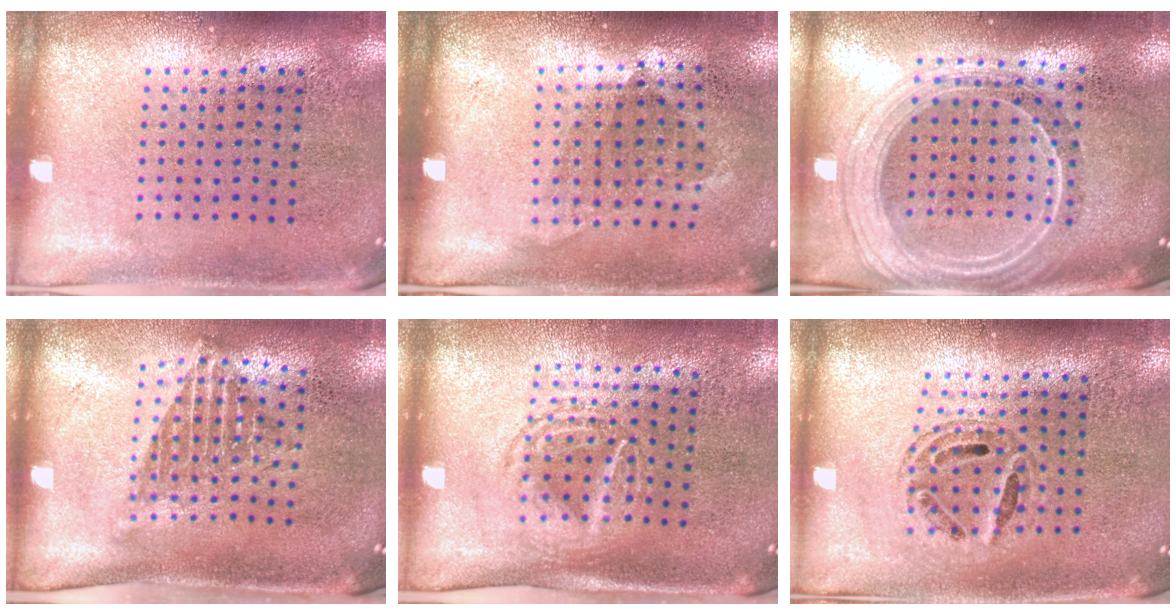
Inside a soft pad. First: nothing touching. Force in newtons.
{"total": 1.0, "press": 0.8, "slide": 0.6}
{"total": 2.4, "press": 2.0, "slide": 1.2}
{"total": 1.3, "press": 1.0, "slide": 0.9}
{"total": 1.6, "press": 1.3, "slide": 0.9}
{"total": 0.7, "press": 0.7, "slide": 0.2}